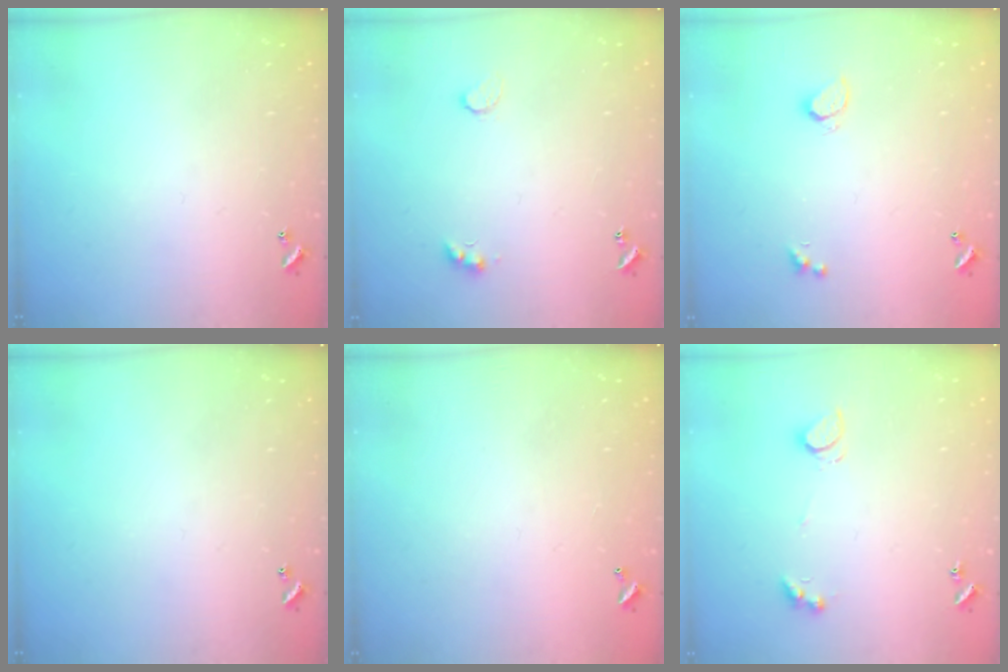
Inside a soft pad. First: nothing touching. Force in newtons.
{"total": 5.0, "press": 4.9, "slide": 1.0}
{"total": 0.6, "press": 0.5, "slide": 0.4}
{"total": 0.0}
{"total": 3.0, "press": 3.0, "slide": 0.1}
{"total": 3.6, "press": 3.5, "slide": 0.6}